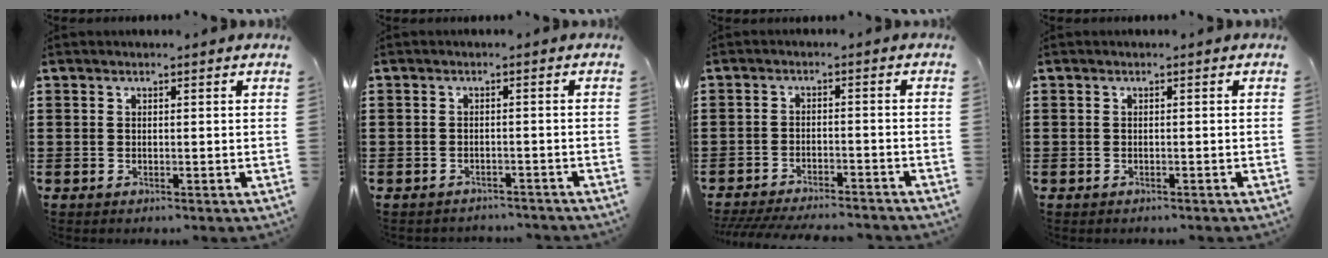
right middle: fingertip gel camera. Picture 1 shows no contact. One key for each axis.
{"total": 1.6, "fx": -1.6, "fy": 0.2, "fz": -0.2, "tx": -0.003, "ty": -0.001, "tz": -0.035}
{"total": 4.2, "fx": -4.1, "fy": 0.2, "fz": 0.9, "tx": -0.030, "ty": -0.007, "tz": -0.087}
{"total": 0.0}